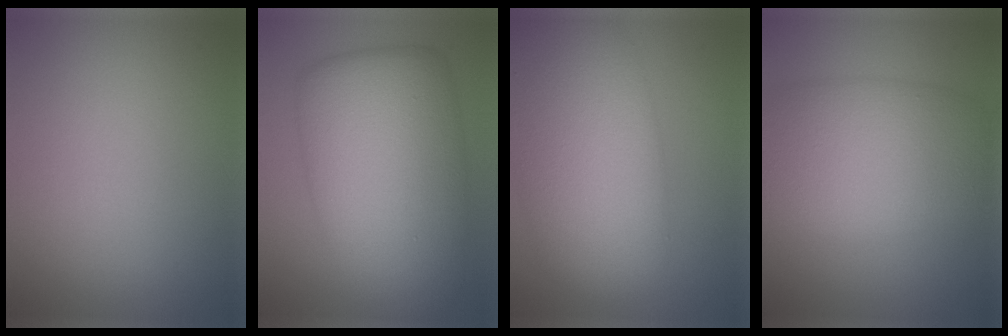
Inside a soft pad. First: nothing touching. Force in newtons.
{"total": 13.3, "press": 13.3, "slide": 0.1}
{"total": 11.1, "press": 11.0, "slide": 0.6}
{"total": 9.6, "press": 9.6, "slide": 0.4}